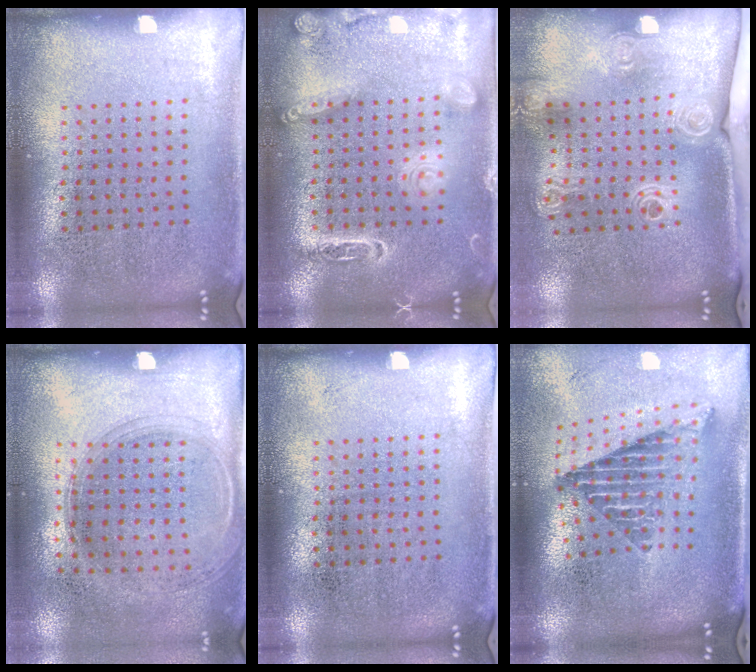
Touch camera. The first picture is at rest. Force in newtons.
{"total": 1.8, "press": 1.8, "slide": 0.2}
{"total": 2.0, "press": 1.5, "slide": 1.4}
{"total": 1.4, "press": 1.2, "slide": 0.6}
{"total": 0.0}
{"total": 2.5, "press": 1.7, "slide": 1.8}